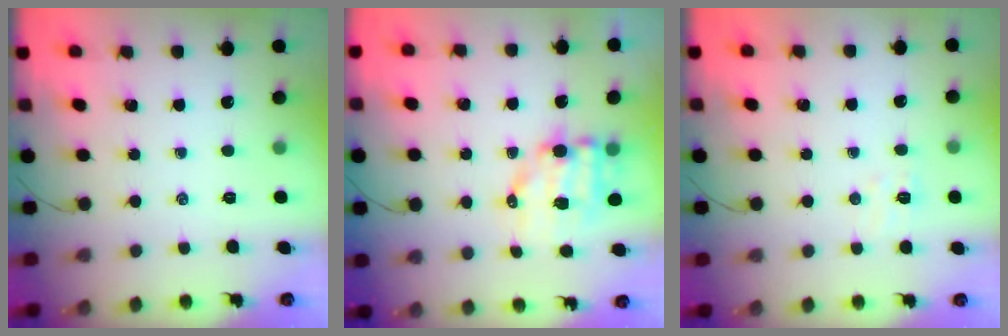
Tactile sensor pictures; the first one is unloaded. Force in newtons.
{"total": 9.3, "press": 9.1, "slide": 1.8}
{"total": 4.5, "press": 4.4, "slide": 1.1}